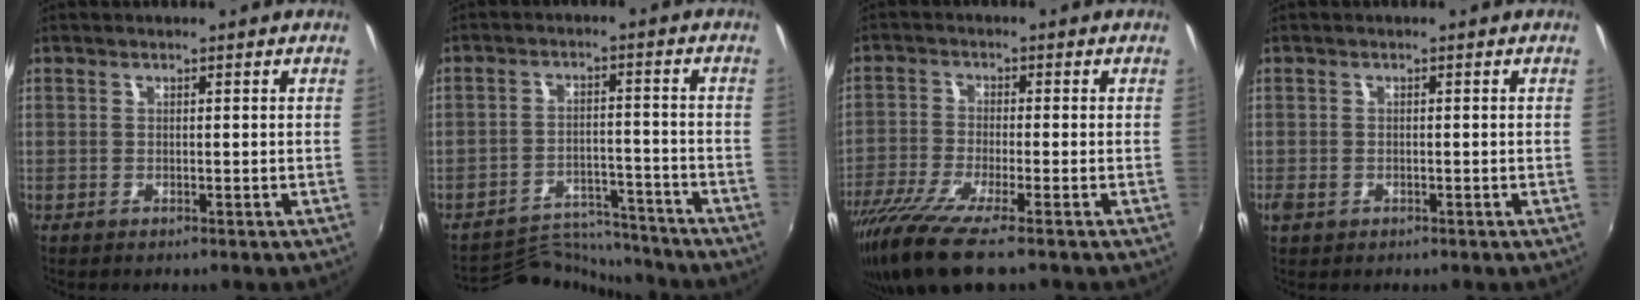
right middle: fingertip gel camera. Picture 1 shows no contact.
{"total": 10.2, "force": [-10.1, 1.4, 0.7], "torque": [-0.031, 0.009, -0.159]}
{"total": 10.8, "force": [-8.1, 0.8, 7.1], "torque": [-0.164, -0.046, -0.150]}
{"total": 2.1, "force": [-1.0, 1.5, 1.0], "torque": [-0.019, -0.005, -0.019]}